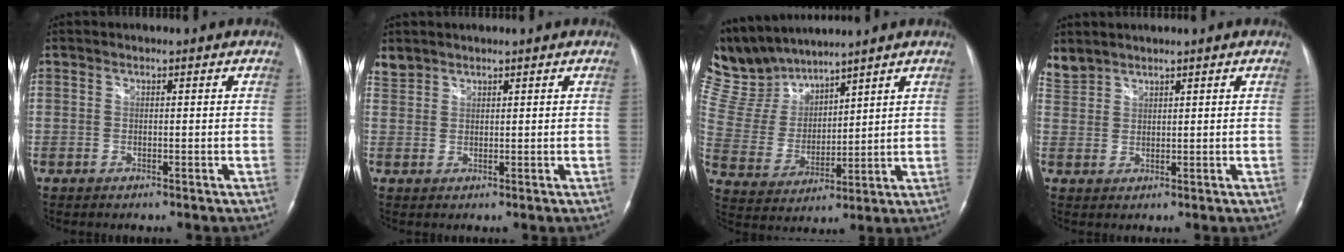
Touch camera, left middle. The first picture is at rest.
{"total": 2.1, "force": [1.9, 0.8, -0.2], "torque": [0.000, 0.011, 0.040]}
{"total": 10.5, "force": [10.1, 2.3, 2.0], "torque": [-0.067, 0.015, 0.220]}
{"total": 3.2, "force": [3.1, 0.8, 0.0], "torque": [-0.011, 0.016, 0.071]}